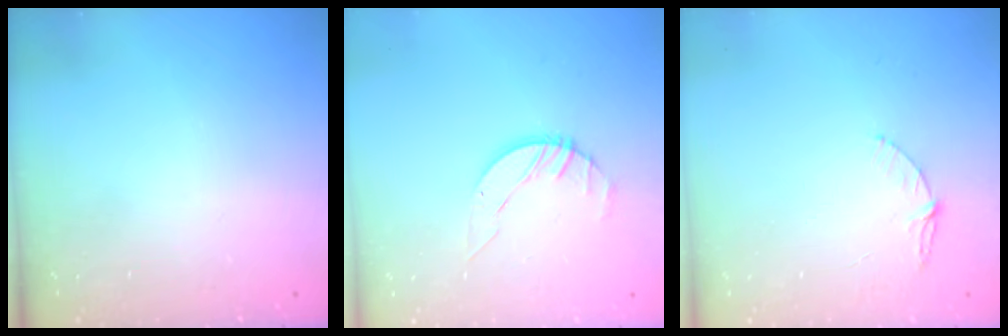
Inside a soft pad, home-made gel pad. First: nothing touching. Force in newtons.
{"total": 2.7, "press": 2.7, "slide": 0.3}
{"total": 5.3, "press": 5.3, "slide": 0.5}